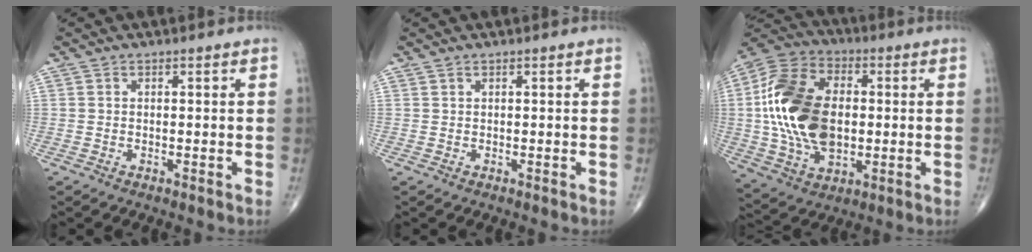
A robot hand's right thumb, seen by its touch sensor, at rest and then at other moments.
{"total": 0.0}
{"total": 21.3, "force": [0.6, 13.3, 16.7], "torque": [-0.323, 0.007, 0.014]}